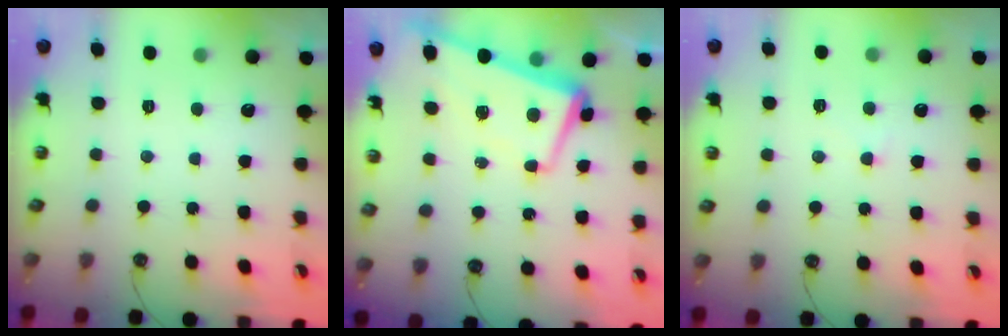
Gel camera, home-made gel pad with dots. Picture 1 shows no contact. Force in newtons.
{"total": 1.2, "press": 0.0, "slide": 1.2}
{"total": 0.7, "press": 0.2, "slide": 0.7}